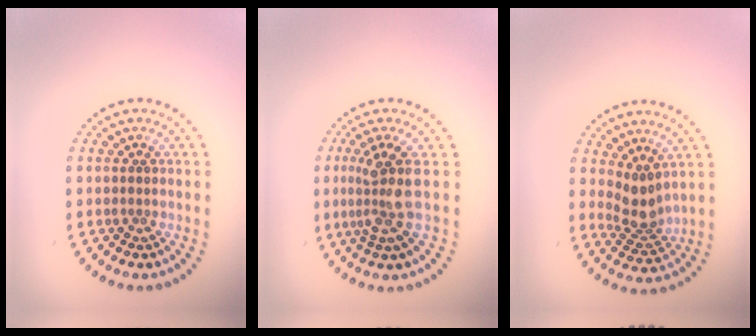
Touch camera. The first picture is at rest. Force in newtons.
{"total": 3.6, "press": 2.8, "slide": 2.3}
{"total": 2.9, "press": 2.2, "slide": 1.8}